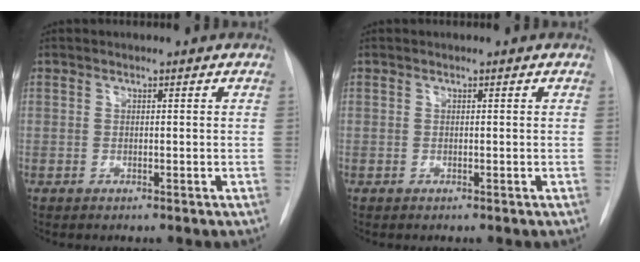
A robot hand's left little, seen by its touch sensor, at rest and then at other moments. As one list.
[{"total": 0.0}]